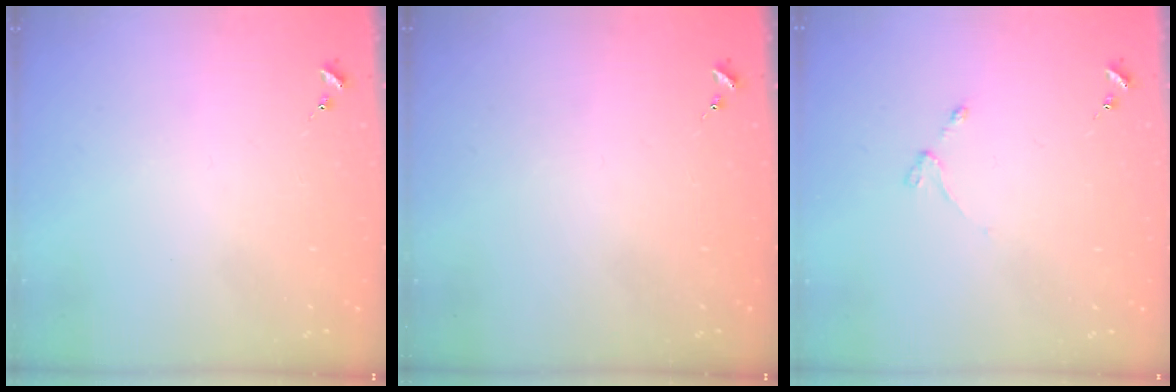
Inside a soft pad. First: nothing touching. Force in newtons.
{"total": 0.0}
{"total": 3.1, "press": 3.0, "slide": 0.4}